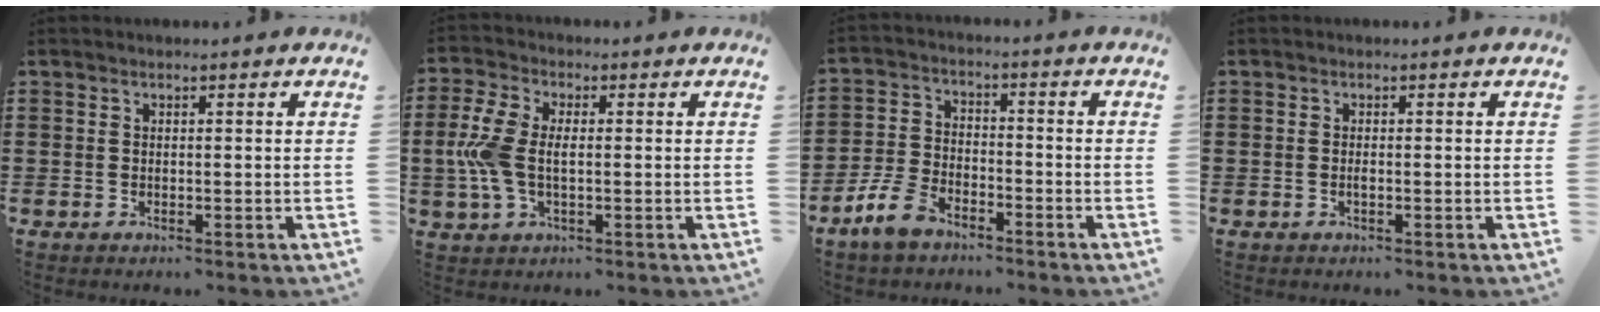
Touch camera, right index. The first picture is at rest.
{"total": 7.4, "force": [-0.3, 4.0, 6.2], "torque": [-0.165, -0.004, -0.018]}
{"total": 6.1, "force": [-4.6, 2.7, 3.0], "torque": [-0.085, 0.006, -0.094]}
{"total": 0.7, "force": [-0.3, 0.1, 0.6], "torque": [-0.012, -0.003, -0.004]}